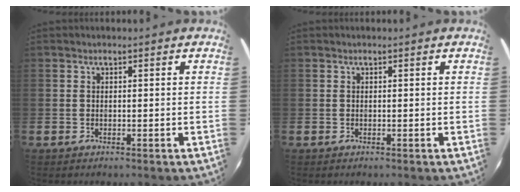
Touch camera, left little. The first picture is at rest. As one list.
[{"total": 0.0}]